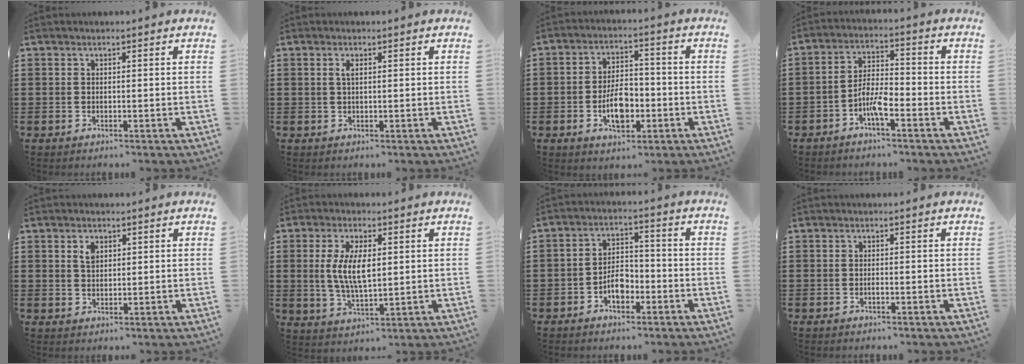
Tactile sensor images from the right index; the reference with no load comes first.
{"total": 1.2, "force": [0.4, 0.3, 1.1], "torque": [-0.023, 0.003, 0.006]}
{"total": 6.9, "force": [-2.1, 3.5, 5.6], "torque": [-0.093, 0.001, -0.041]}
{"total": 5.1, "force": [-2.8, 1.4, 4.0], "torque": [-0.089, 0.004, -0.057]}
{"total": 2.3, "force": [1.1, 1.4, 1.5], "torque": [-0.035, 0.004, 0.020]}
{"total": 7.3, "force": [0.8, 3.1, 6.6], "torque": [-0.135, 0.007, 0.012]}
{"total": 4.8, "force": [-2.3, 2.8, 3.2], "torque": [-0.056, 0.003, -0.046]}
{"total": 0.6, "force": [-0.3, 0.2, 0.5], "torque": [-0.011, -0.002, -0.004]}